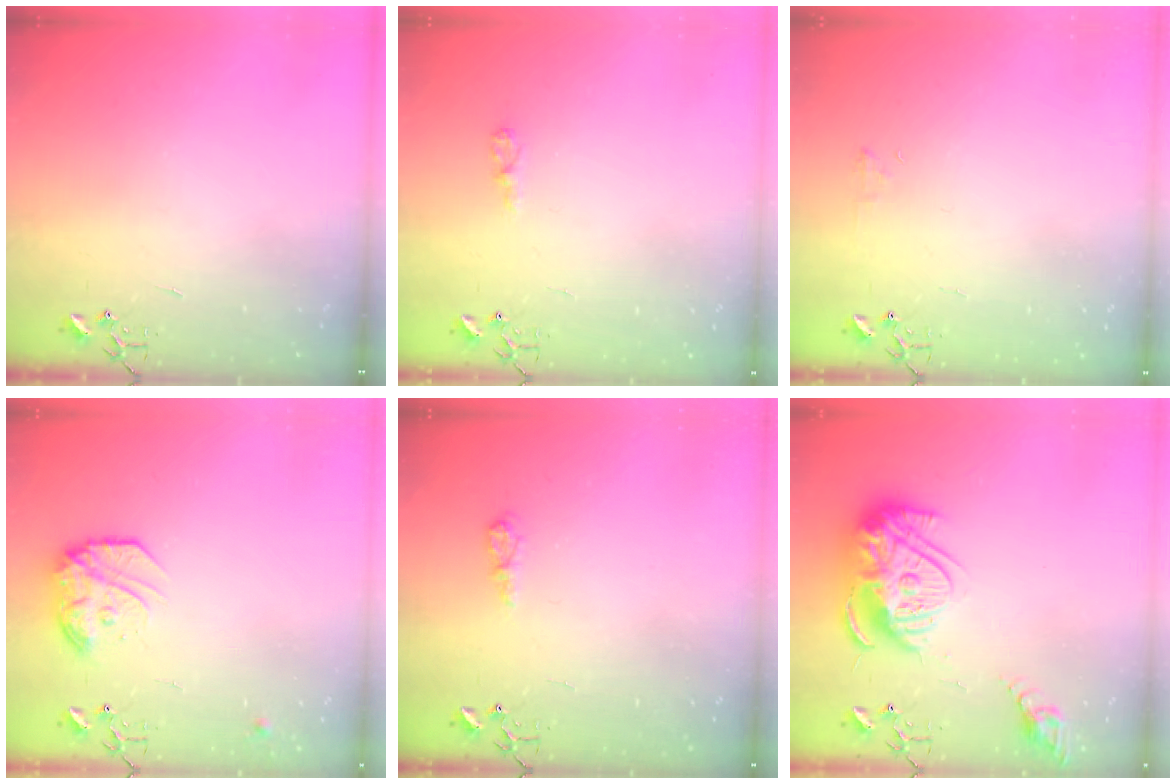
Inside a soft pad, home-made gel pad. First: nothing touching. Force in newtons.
{"total": 4.4, "press": 4.4, "slide": 0.6}
{"total": 4.8, "press": 4.7, "slide": 0.7}
{"total": 15.0, "press": 15.0, "slide": 1.2}
{"total": 5.5, "press": 5.5, "slide": 0.6}
{"total": 17.6, "press": 17.5, "slide": 1.6}